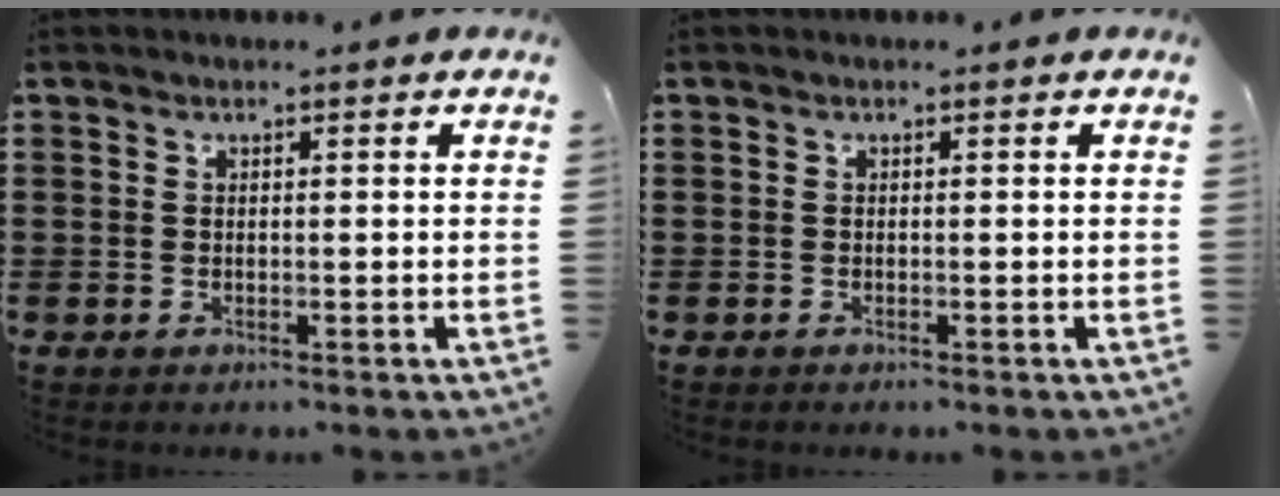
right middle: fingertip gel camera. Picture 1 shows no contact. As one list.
[{"total": 0.0}]